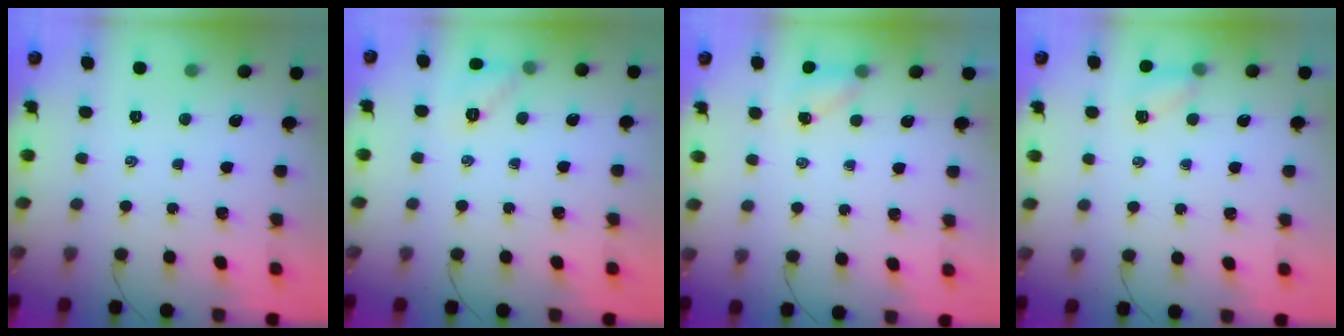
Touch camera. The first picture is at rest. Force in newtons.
{"total": 6.8, "press": 6.6, "slide": 1.7}
{"total": 4.4, "press": 4.2, "slide": 1.3}
{"total": 5.1, "press": 4.9, "slide": 1.1}